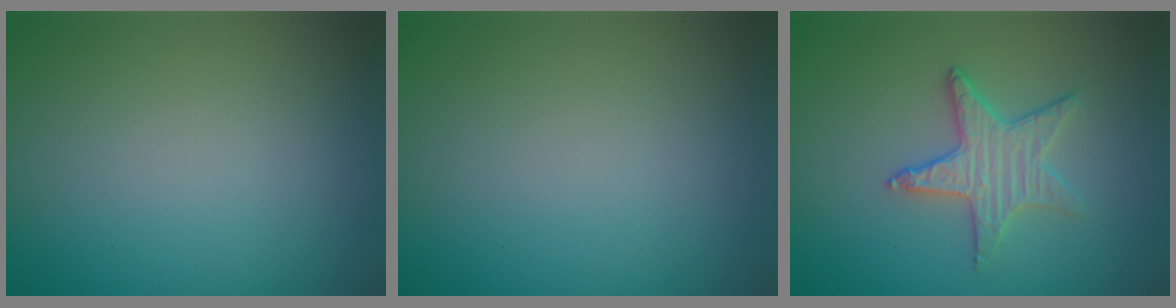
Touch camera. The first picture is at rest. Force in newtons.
{"total": 0.0}
{"total": 3.0, "press": 2.9, "slide": 0.7}